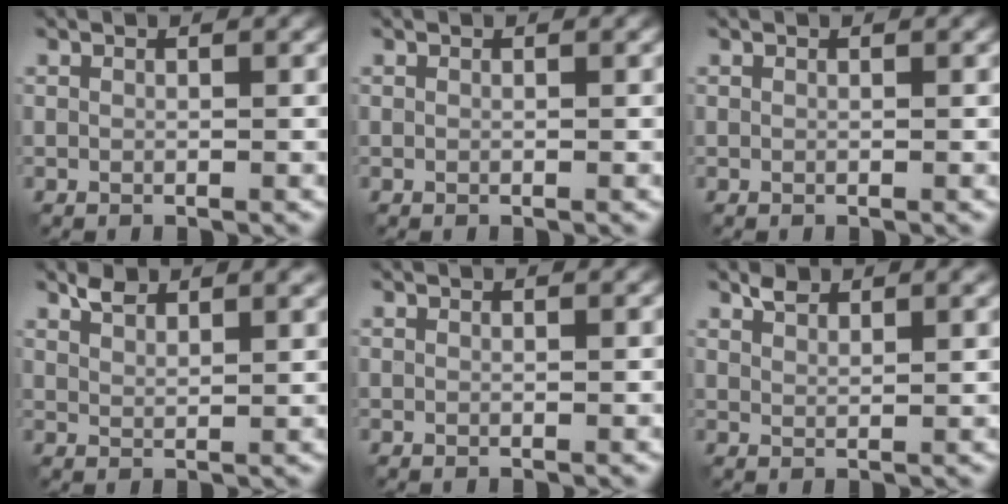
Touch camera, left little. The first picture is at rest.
{"total": 0.0}
{"total": 0.0}
{"total": 2.7, "force": [2.3, 0.7, 1.3], "torque": [-0.020, 0.004, 0.043]}
{"total": 1.0, "force": [0.9, 0.2, 0.3], "torque": [-0.006, -0.002, 0.007]}
{"total": 2.1, "force": [1.8, 0.6, 0.9], "torque": [-0.015, 0.003, 0.035]}